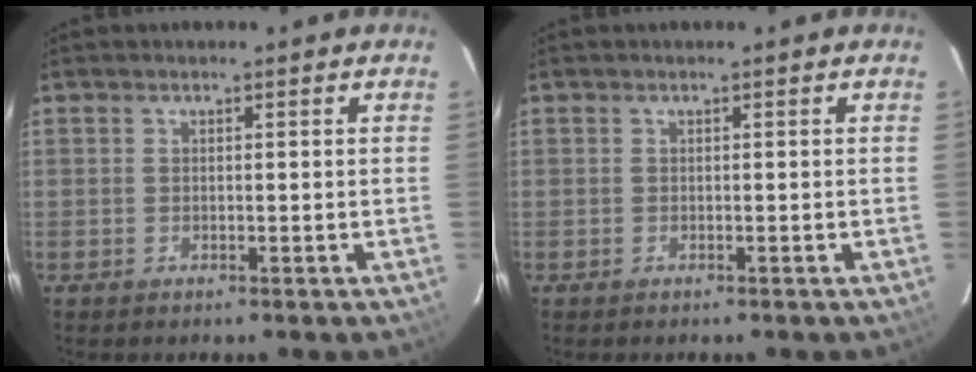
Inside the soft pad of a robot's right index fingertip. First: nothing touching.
{"total": 0.0}